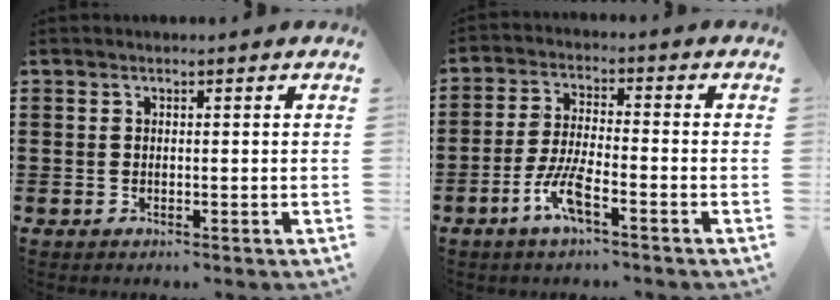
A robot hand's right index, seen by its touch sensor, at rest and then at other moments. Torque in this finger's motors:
{"motor_torque": [1.83, 0.31, 0.68, 0.18]}